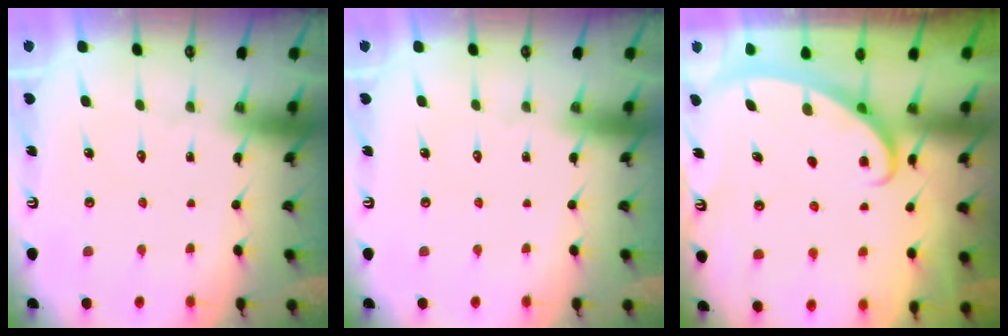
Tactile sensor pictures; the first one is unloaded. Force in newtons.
{"total": 0.0}
{"total": 2.7, "press": 2.7, "slide": 0.4}